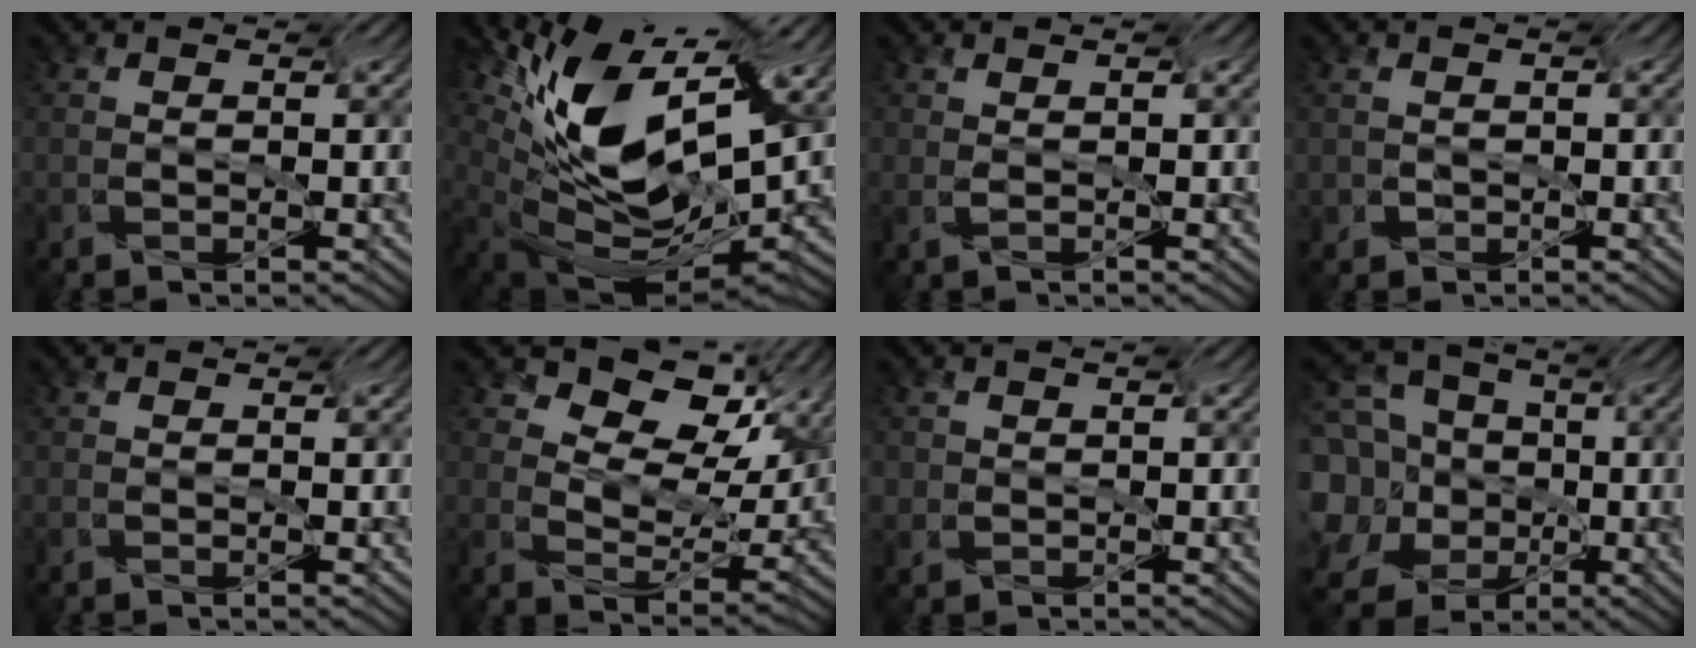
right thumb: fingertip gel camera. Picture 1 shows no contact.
{"total": 12.1, "force": [1.4, 7.2, 9.7], "torque": [-0.192, -0.009, 0.044]}
{"total": 0.9, "force": [0.8, -0.1, 0.4], "torque": [-0.003, -0.006, 0.018]}
{"total": 0.7, "force": [-0.1, 0.6, -0.4], "torque": [-0.004, 0.000, 0.008]}
{"total": 0.0}
{"total": 7.0, "force": [2.1, 3.8, 5.5], "torque": [-0.096, 0.017, 0.044]}
{"total": 0.9, "force": [-0.4, 0.5, -0.6], "torque": [0.005, 0.003, -0.004]}
{"total": 12.3, "force": [-0.6, 10.0, 7.1], "torque": [-0.215, 0.026, 0.023]}